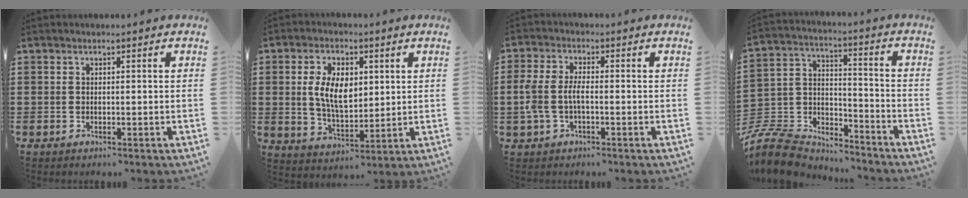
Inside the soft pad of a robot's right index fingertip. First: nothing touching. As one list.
[{"total": 8.0, "force": [1.3, 4.6, 6.4], "torque": [-0.131, 0.011, 0.020]}, {"total": 4.2, "force": [-0.9, 2.0, 3.6], "torque": [-0.094, -0.004, -0.025]}, {"total": 9.7, "force": [-9.0, 3.0, 2.3], "torque": [-0.076, 0.011, -0.185]}]